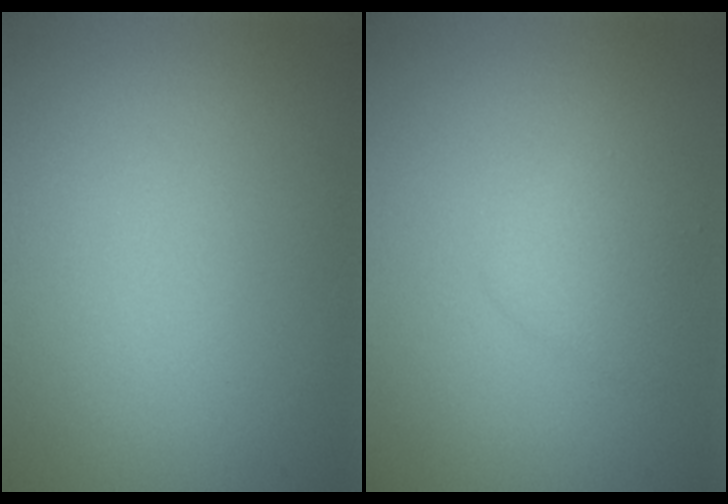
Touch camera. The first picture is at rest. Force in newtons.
{"total": 1.6, "press": 1.6, "slide": 0.2}